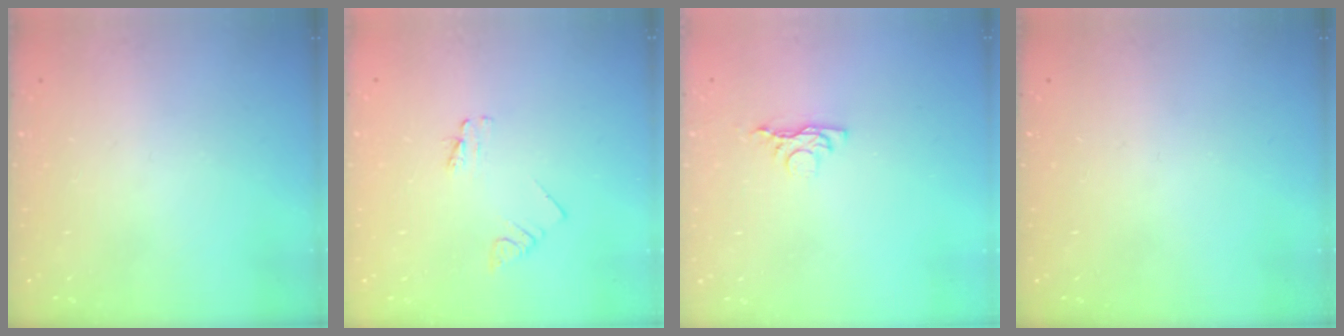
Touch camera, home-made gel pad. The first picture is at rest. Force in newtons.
{"total": 1.6, "press": 1.6, "slide": 0.2}
{"total": 3.7, "press": 3.7, "slide": 0.7}
{"total": 0.0}